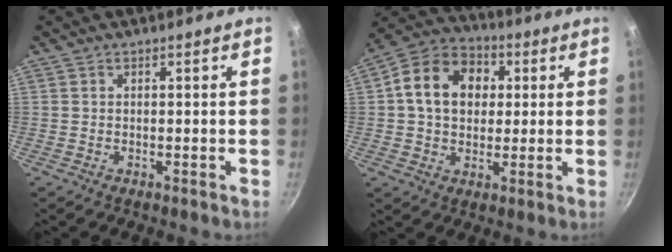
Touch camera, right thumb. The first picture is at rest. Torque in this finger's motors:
{"motor_torque": [-0.44, 0.77, 0.17, -0.05, 0.12]}